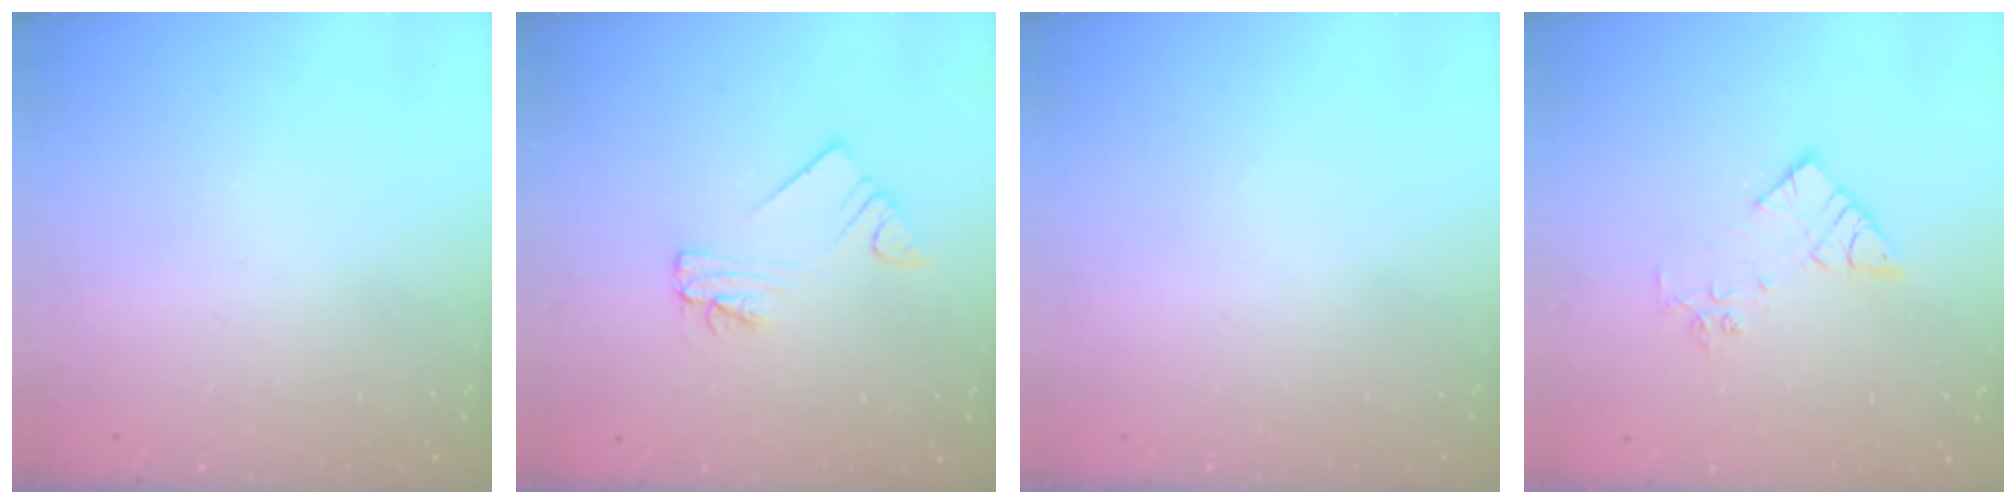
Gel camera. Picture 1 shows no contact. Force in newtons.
{"total": 2.2, "press": 2.2, "slide": 0.1}
{"total": 0.0}
{"total": 8.8, "press": 8.8, "slide": 0.7}